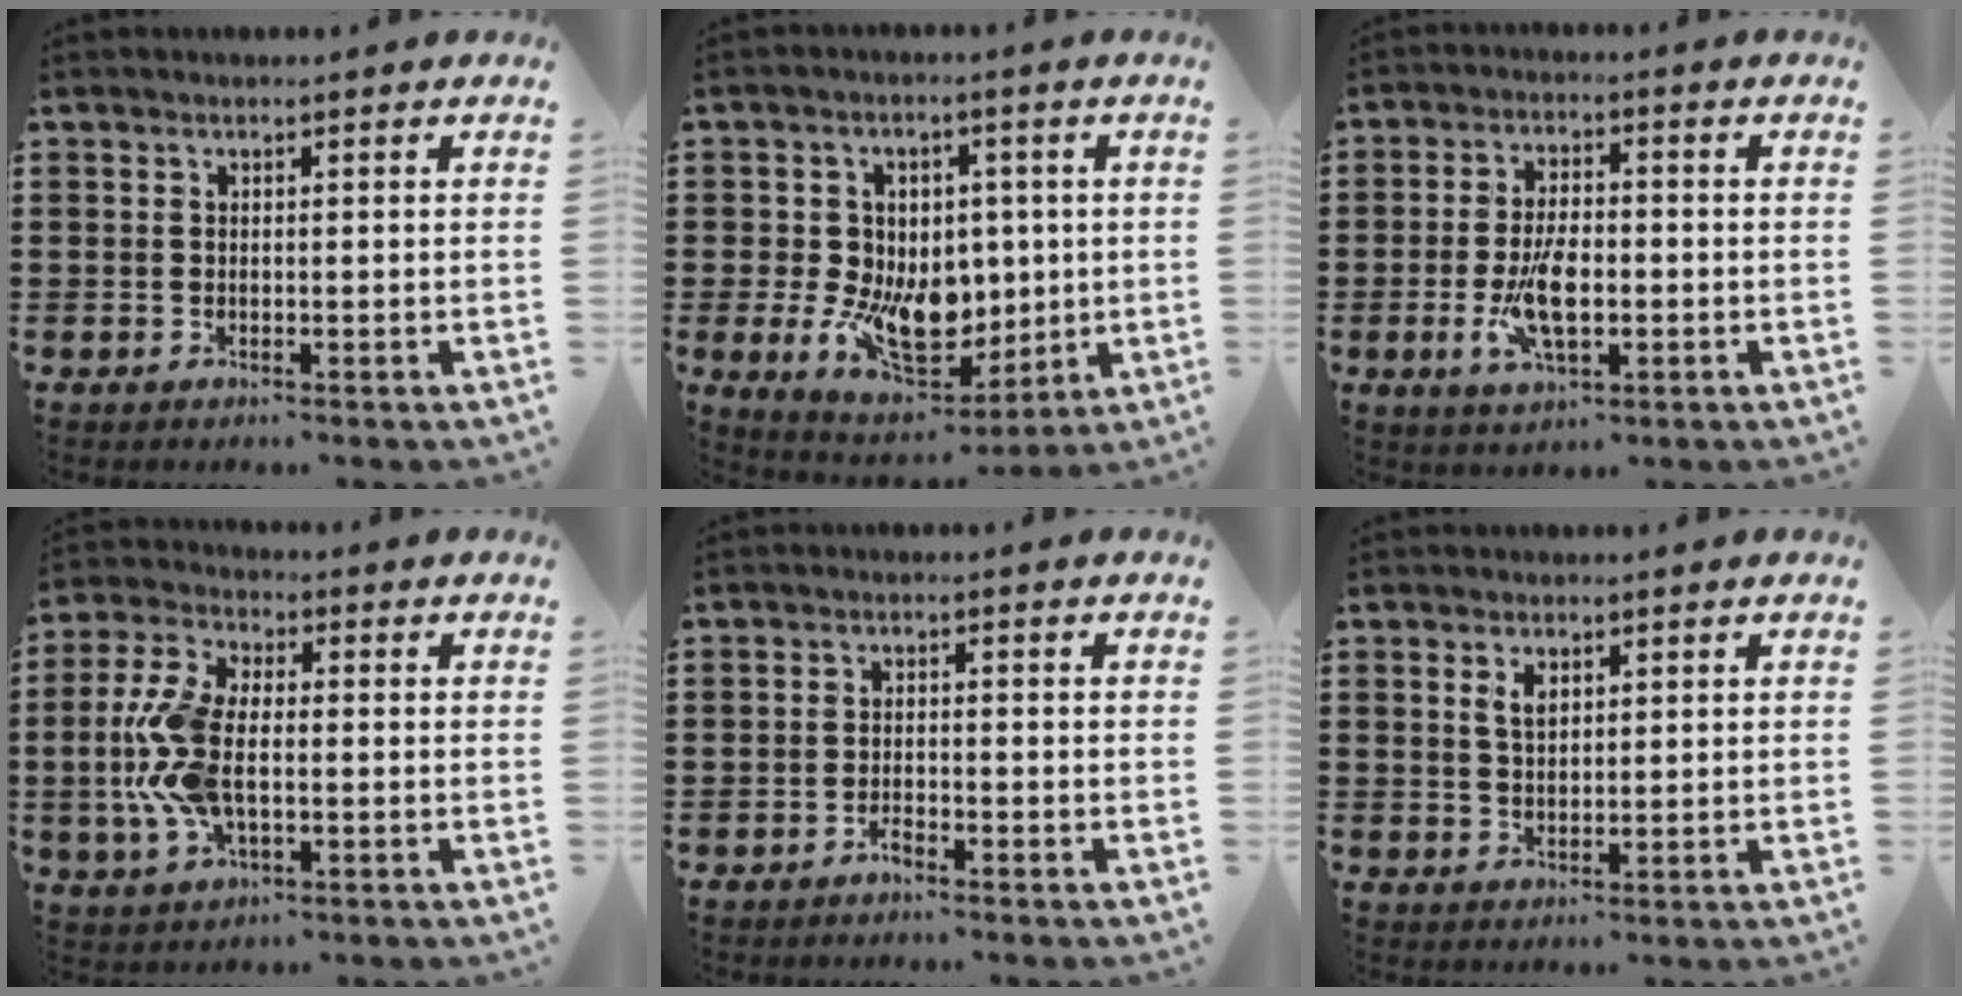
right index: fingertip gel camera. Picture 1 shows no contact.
{"total": 11.8, "force": [-0.9, 8.8, 7.8], "torque": [-0.153, 0.002, -0.003]}
{"total": 7.8, "force": [-1.6, 3.6, 6.8], "torque": [-0.149, -0.004, -0.032]}
{"total": 10.4, "force": [-1.0, 5.3, 8.9], "torque": [-0.219, -0.010, -0.025]}
{"total": 1.5, "force": [-1.4, 0.4, 0.5], "torque": [-0.014, 0.000, -0.026]}
{"total": 2.3, "force": [1.2, 1.3, 1.6], "torque": [-0.036, 0.003, 0.021]}